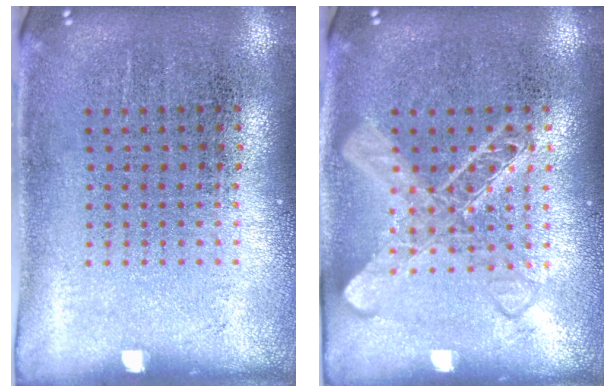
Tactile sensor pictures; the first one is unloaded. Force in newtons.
{"total": 2.8, "press": 2.7, "slide": 0.5}